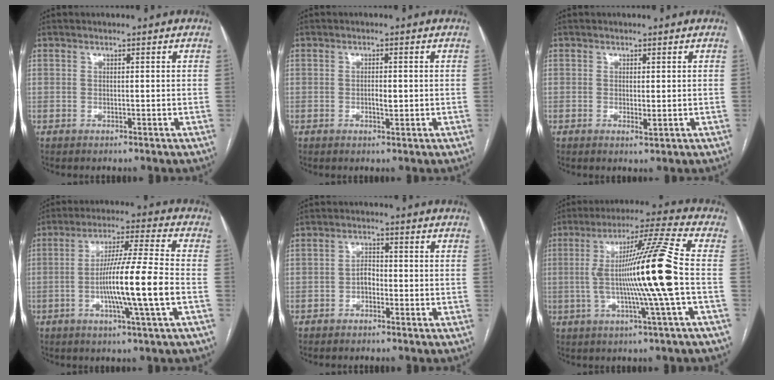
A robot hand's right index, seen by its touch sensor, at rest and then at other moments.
{"total": 1.7, "force": [-0.2, 0.5, 1.6], "torque": [-0.031, 0.001, -0.002]}
{"total": 1.2, "force": [-0.2, 0.3, 1.1], "torque": [-0.016, -0.004, 0.001]}
{"total": 13.0, "force": [-2.9, -1.0, 12.6], "torque": [-0.227, -0.004, -0.058]}
{"total": 2.3, "force": [-0.9, 1.7, 1.3], "torque": [-0.017, 0.009, -0.017]}
{"total": 15.6, "force": [-1.3, -2.1, 15.4], "torque": [-0.268, -0.001, -0.030]}